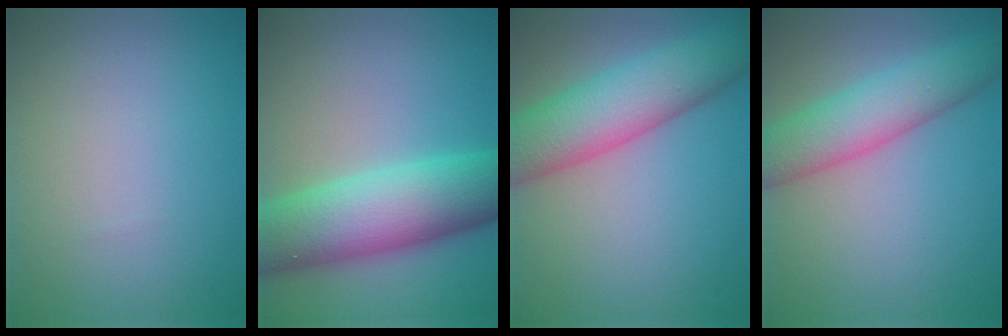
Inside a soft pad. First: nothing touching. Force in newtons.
{"total": 10.4, "press": 10.4, "slide": 0.2}
{"total": 8.1, "press": 8.1, "slide": 0.5}
{"total": 5.7, "press": 5.7, "slide": 0.2}